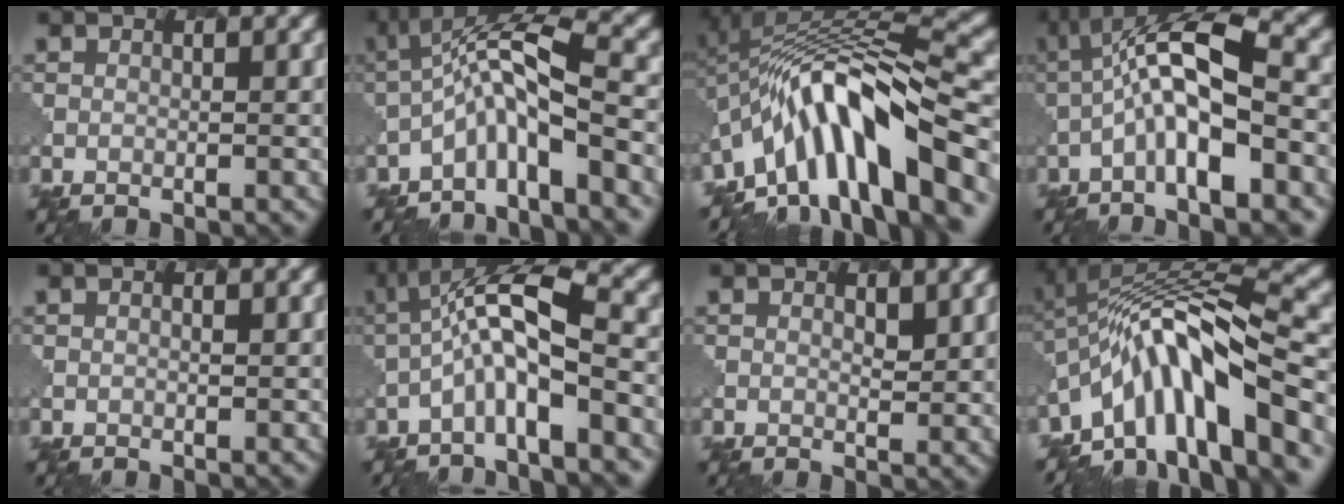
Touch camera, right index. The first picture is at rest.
{"total": 6.7, "force": [-3.0, 1.3, 5.8], "torque": [-0.107, 0.020, -0.060]}
{"total": 11.8, "force": [-5.8, 3.4, 9.7], "torque": [-0.145, 0.022, -0.092]}
{"total": 8.5, "force": [-2.0, 2.1, 8.0], "torque": [-0.144, 0.023, -0.038]}
{"total": 0.0}
{"total": 6.1, "force": [-1.9, 1.2, 5.7], "torque": [-0.107, 0.021, -0.041]}
{"total": 1.3, "force": [1.0, 0.5, 0.8], "torque": [-0.013, -0.006, 0.022]}
{"total": 10.6, "force": [-5.3, 2.8, 8.8], "torque": [-0.131, 0.017, -0.088]}